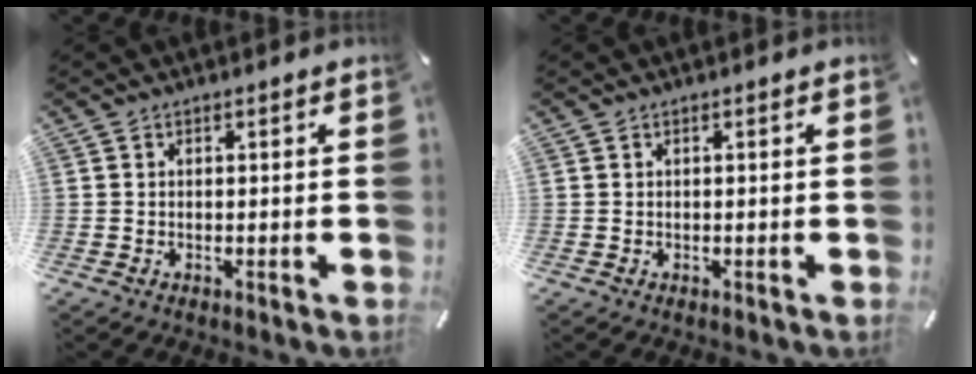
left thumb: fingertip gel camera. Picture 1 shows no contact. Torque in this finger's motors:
{"motor_torque": [0.00, 0.00, 0.00, 0.00, 0.00]}